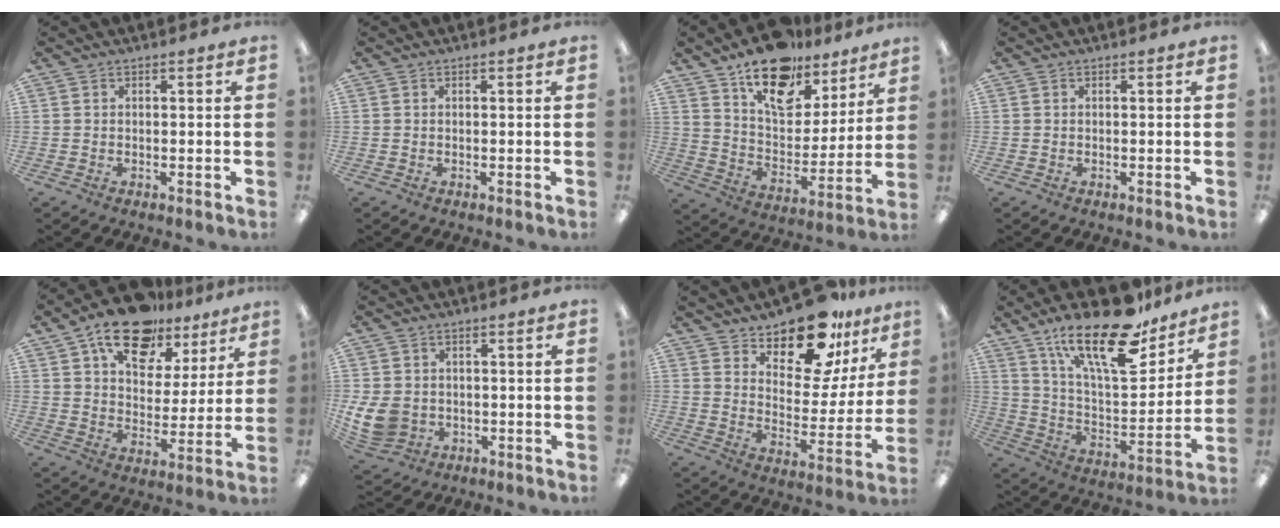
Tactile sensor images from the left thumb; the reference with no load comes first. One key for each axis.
{"total": 0.0}
{"total": 18.6, "fx": 12.9, "fy": 10.0, "fz": 9.0, "tx": -0.138, "ty": -0.076, "tz": 0.226}
{"total": 0.0}
{"total": 16.6, "fx": 11.8, "fy": 8.8, "fz": 7.7, "tx": -0.123, "ty": -0.065, "tz": 0.208}
{"total": 8.5, "fx": -0.5, "fy": 7.3, "fz": 4.3, "tx": -0.111, "ty": 0.005, "tz": -0.006}
{"total": 16.8, "fx": 13.7, "fy": 6.6, "fz": 7.1, "tx": -0.113, "ty": -0.099, "tz": 0.237}
{"total": 23.8, "fx": 16.2, "fy": 8.7, "fz": 15.0, "tx": -0.243, "ty": -0.098, "tz": 0.277}